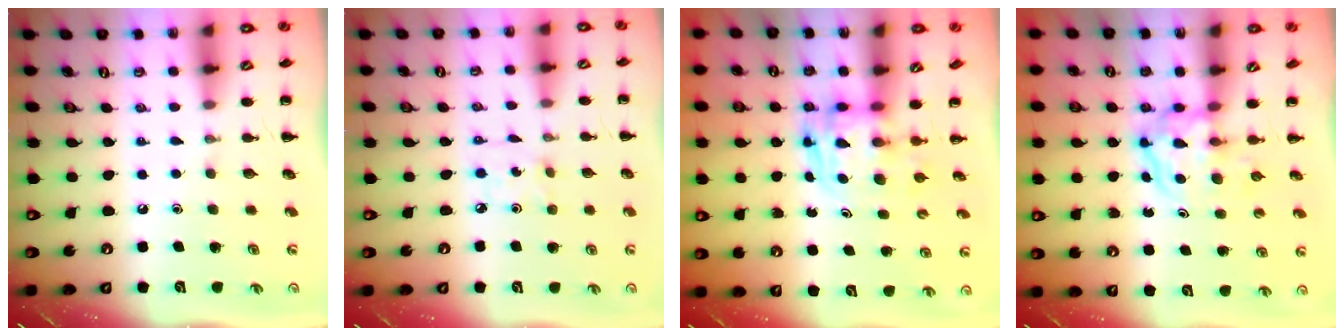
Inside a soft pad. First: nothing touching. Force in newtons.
{"total": 2.5, "press": 2.4, "slide": 0.8}
{"total": 2.7, "press": 2.7, "slide": 0.2}
{"total": 3.7, "press": 3.7, "slide": 0.4}